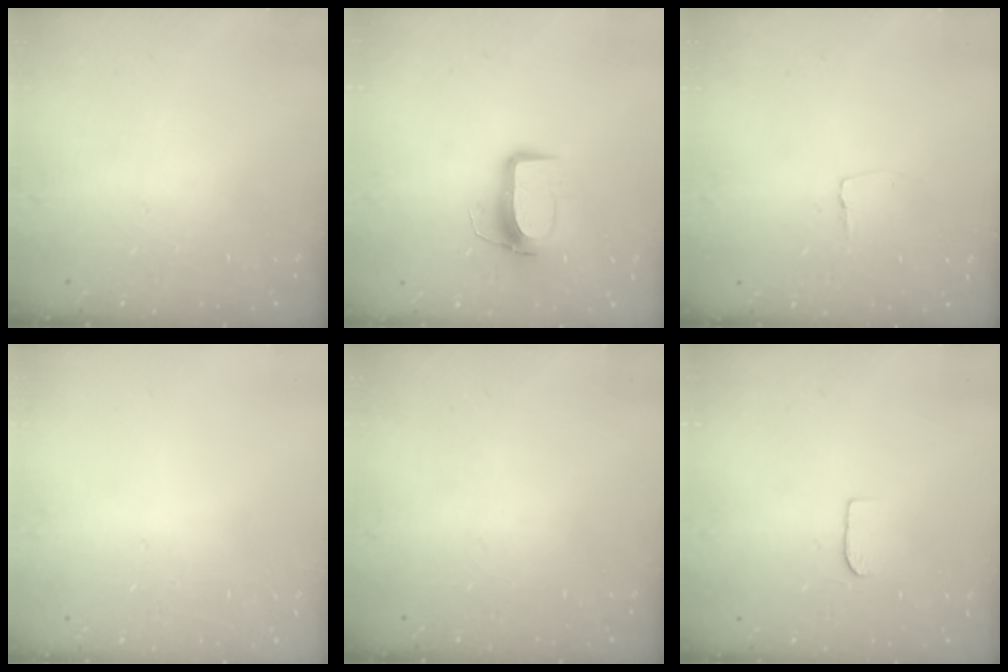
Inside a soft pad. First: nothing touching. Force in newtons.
{"total": 10.2, "press": 10.2, "slide": 0.8}
{"total": 2.9, "press": 2.9, "slide": 0.3}
{"total": 0.0}
{"total": 0.0}
{"total": 5.0, "press": 5.0, "slide": 0.5}